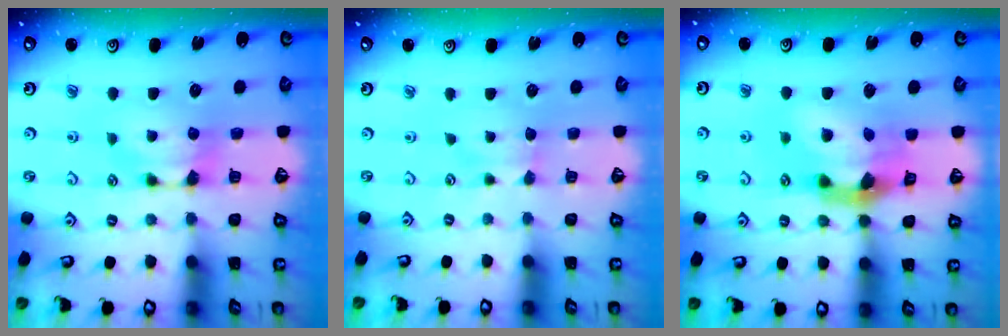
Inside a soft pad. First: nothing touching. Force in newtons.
{"total": 2.1, "press": 2.1, "slide": 0.5}
{"total": 7.4, "press": 6.9, "slide": 2.6}